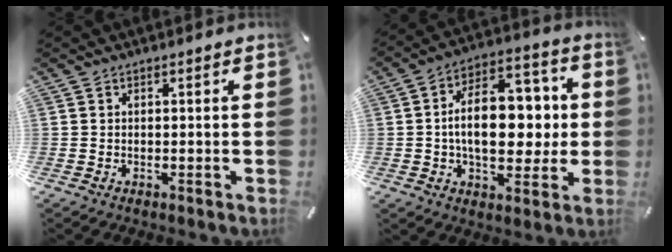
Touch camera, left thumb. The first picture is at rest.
{"total": 17.4, "force": [0.1, 10.8, 13.6], "torque": [-0.207, 0.003, 0.000]}